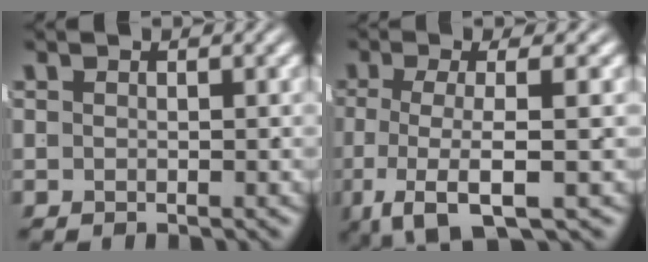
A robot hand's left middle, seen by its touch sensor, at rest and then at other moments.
{"total": 6.5, "force": [-3.0, 2.4, 5.2], "torque": [-0.121, -0.033, -0.030]}